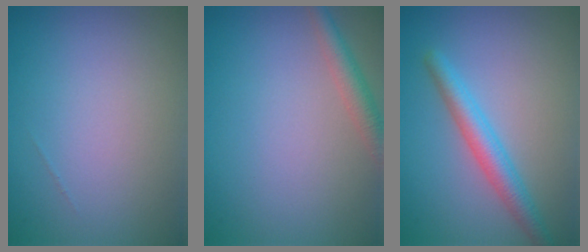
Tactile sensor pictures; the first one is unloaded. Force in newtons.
{"total": 2.4, "press": 2.4, "slide": 0.1}
{"total": 3.1, "press": 3.1, "slide": 0.1}